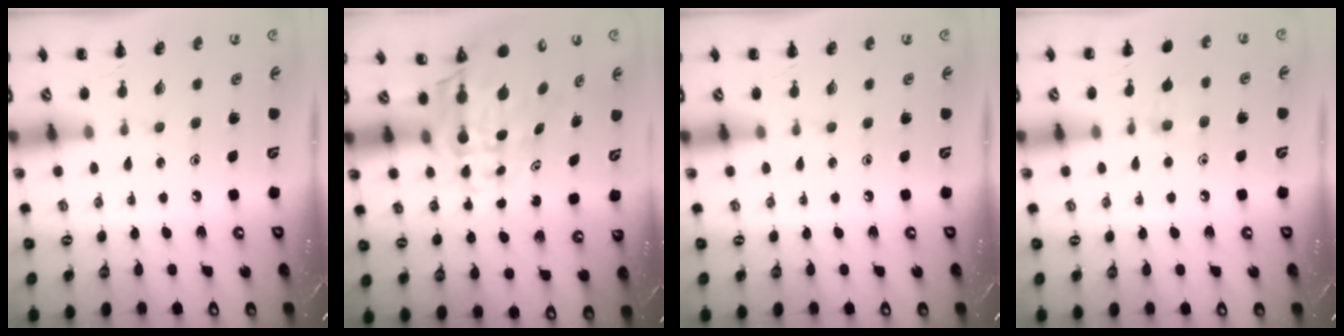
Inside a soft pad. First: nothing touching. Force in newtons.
{"total": 8.1, "press": 7.7, "slide": 2.3}
{"total": 0.0}
{"total": 7.0, "press": 6.5, "slide": 2.4}